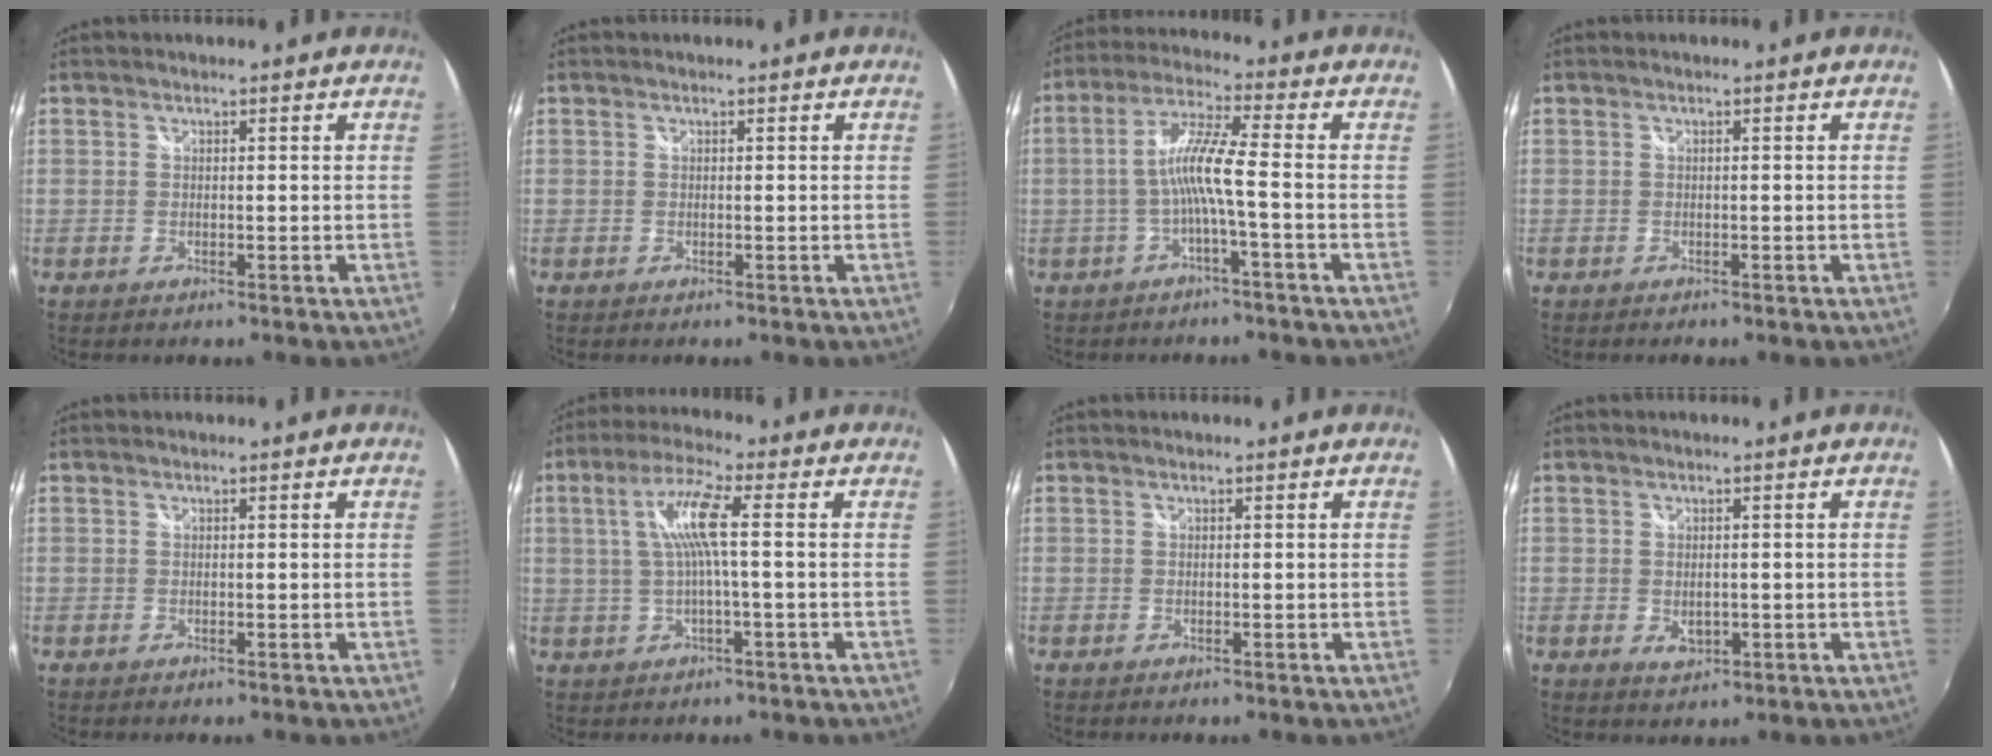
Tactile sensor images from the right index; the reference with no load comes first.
{"total": 0.0}
{"total": 7.3, "force": [-2.0, -0.4, 7.0], "torque": [-0.154, 0.009, -0.034]}
{"total": 0.9, "force": [-0.8, 0.3, 0.3], "torque": [-0.011, -0.003, -0.010]}
{"total": 0.0}
{"total": 7.4, "force": [0.7, 0.0, 7.3], "torque": [-0.144, 0.006, 0.018]}
{"total": 0.0}
{"total": 3.0, "force": [-0.5, 2.0, 2.2], "torque": [-0.038, -0.005, -0.005]}